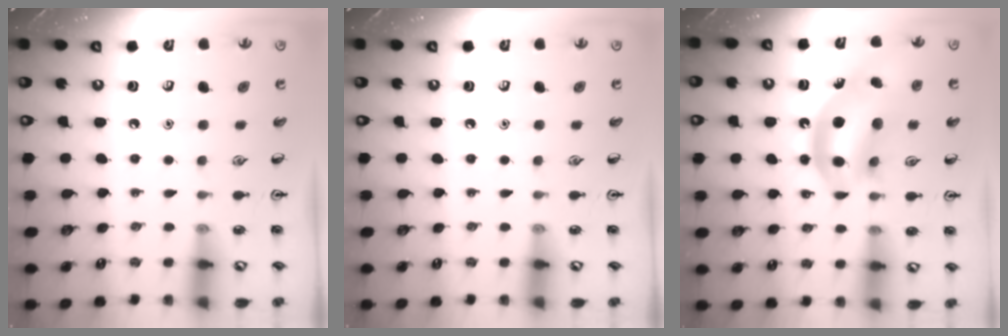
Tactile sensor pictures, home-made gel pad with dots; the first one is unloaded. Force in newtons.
{"total": 0.0}
{"total": 13.1, "press": 12.5, "slide": 4.0}